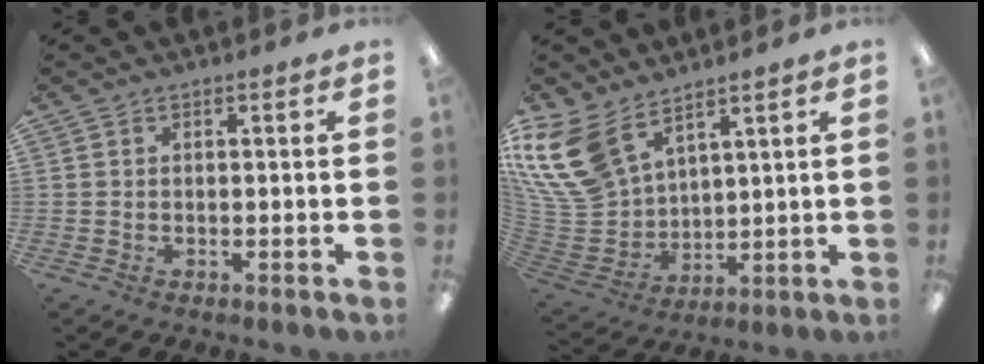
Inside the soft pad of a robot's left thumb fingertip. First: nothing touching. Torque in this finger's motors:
{"motor_torque": [1.53, 2.02, 1.18, -1.58, 0.35]}